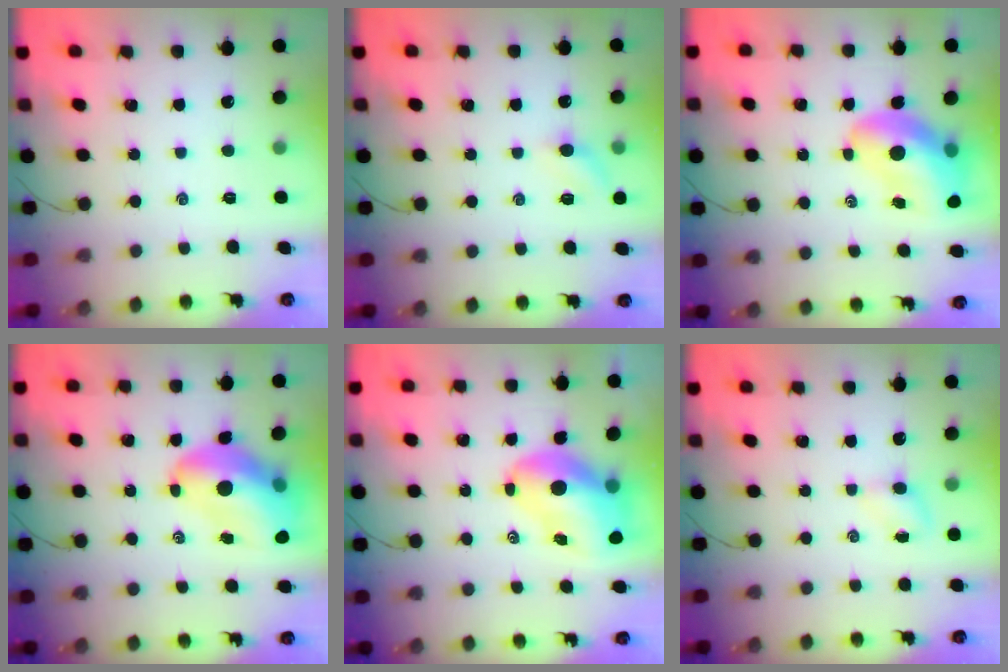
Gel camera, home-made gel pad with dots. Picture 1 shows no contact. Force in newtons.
{"total": 5.7, "press": 5.5, "slide": 1.5}
{"total": 13.5, "press": 13.0, "slide": 3.6}
{"total": 15.0, "press": 14.3, "slide": 4.2}
{"total": 10.8, "press": 10.3, "slide": 3.1}
{"total": 3.7, "press": 3.6, "slide": 1.2}